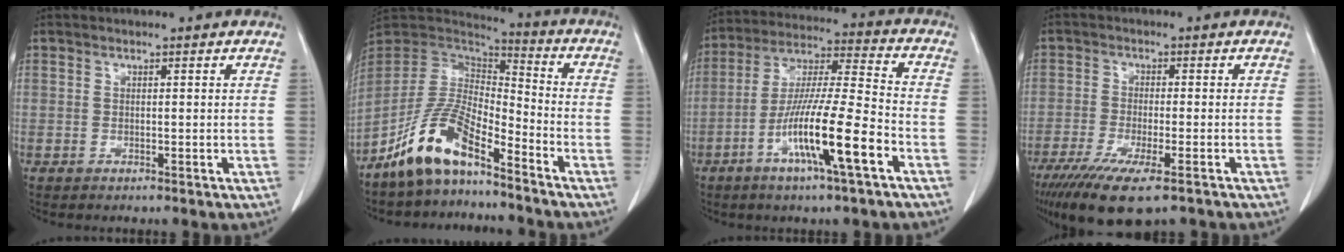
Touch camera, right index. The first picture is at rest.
{"total": 11.9, "force": [-8.5, 3.4, 7.7], "torque": [-0.168, 0.016, -0.165]}
{"total": 14.9, "force": [-6.3, 0.2, 13.5], "torque": [-0.255, -0.009, -0.115]}
{"total": 12.5, "force": [-8.8, 2.2, 8.5], "torque": [-0.147, -0.031, -0.139]}